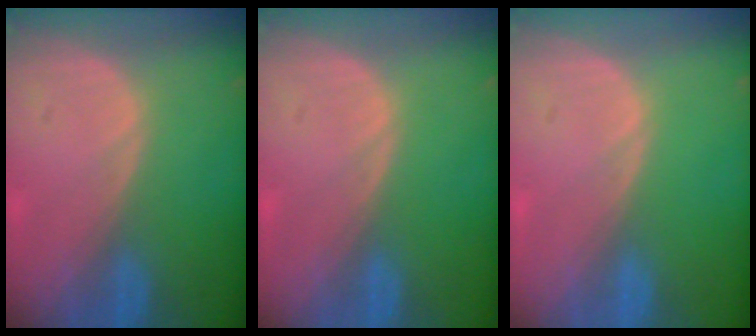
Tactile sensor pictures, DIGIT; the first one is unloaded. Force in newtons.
{"total": 0.0}
{"total": 0.0}